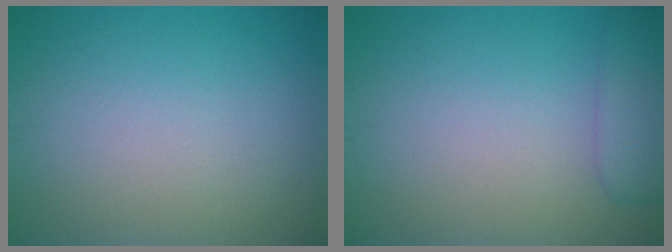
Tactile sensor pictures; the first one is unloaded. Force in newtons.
{"total": 2.8, "press": 2.8, "slide": 0.1}